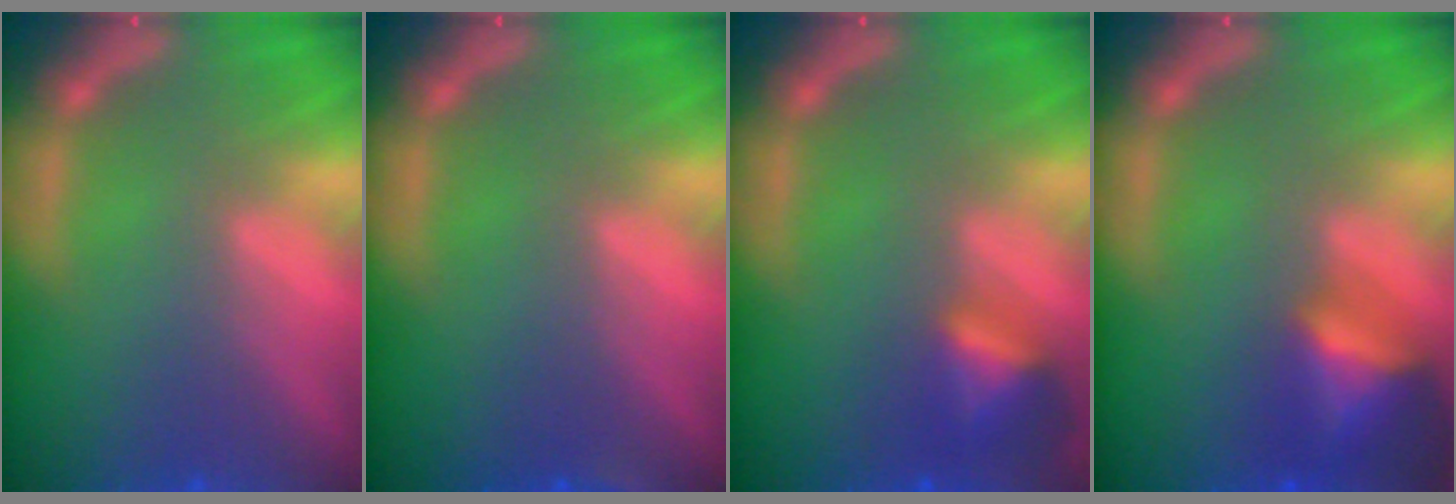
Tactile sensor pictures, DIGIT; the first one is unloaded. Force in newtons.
{"total": 0.9}
{"total": 2.9}
{"total": 4.5}